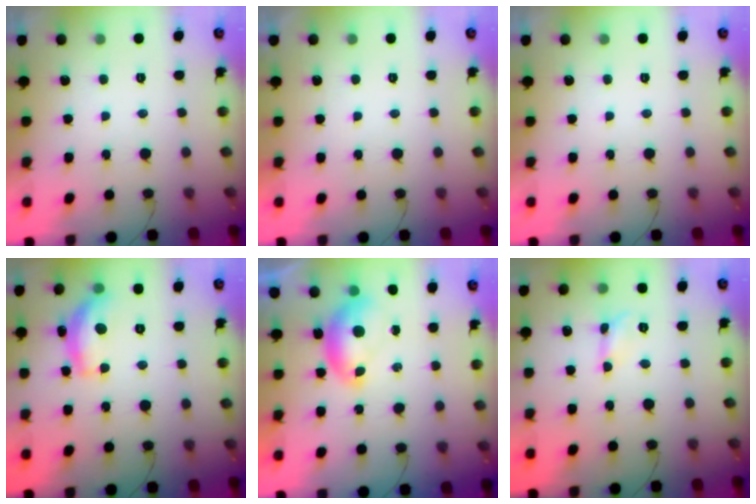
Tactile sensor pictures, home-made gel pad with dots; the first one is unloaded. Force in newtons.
{"total": 0.0}
{"total": 0.0}
{"total": 12.7, "press": 12.7, "slide": 0.7}
{"total": 8.0, "press": 7.9, "slide": 1.3}
{"total": 2.5, "press": 2.5, "slide": 0.3}